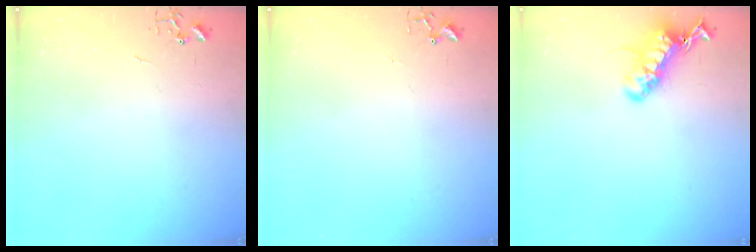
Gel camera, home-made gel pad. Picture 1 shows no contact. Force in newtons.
{"total": 3.3, "press": 3.3, "slide": 0.5}
{"total": 16.7, "press": 16.6, "slide": 1.2}